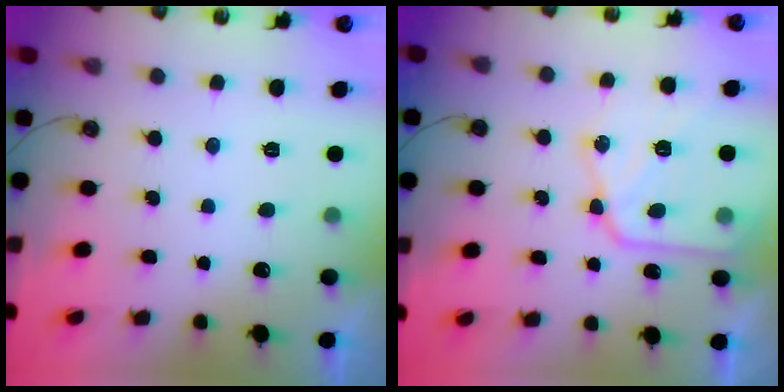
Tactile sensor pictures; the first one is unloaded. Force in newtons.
{"total": 14.7, "press": 14.7, "slide": 1.5}